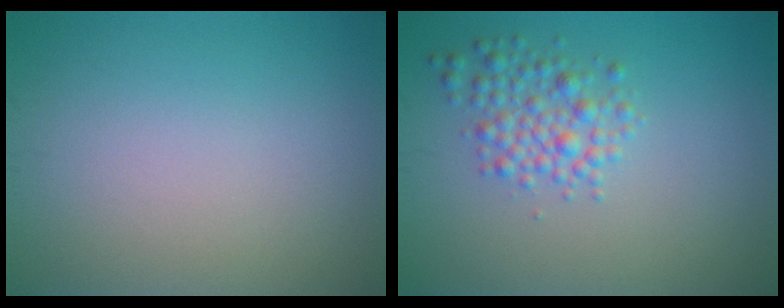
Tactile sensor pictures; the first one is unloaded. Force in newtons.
{"total": 3.0, "press": 3.0, "slide": 0.1}